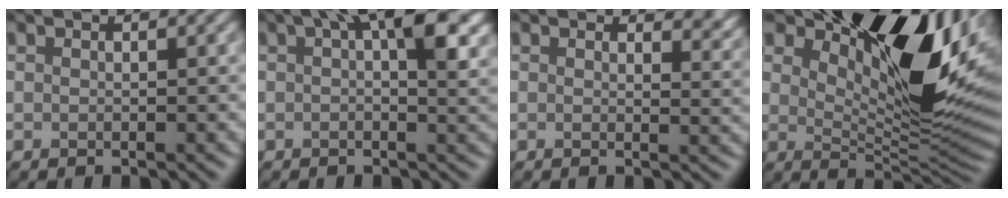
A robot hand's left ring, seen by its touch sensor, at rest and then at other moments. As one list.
[{"total": 6.6, "force": [2.6, 2.1, 5.7], "torque": [-0.070, 0.012, 0.030]}, {"total": 2.7, "force": [2.0, 1.2, 1.4], "torque": [-0.018, -0.006, 0.024]}, {"total": 14.3, "force": [7.3, 5.9, 10.8], "torque": [-0.145, 0.009, 0.126]}]